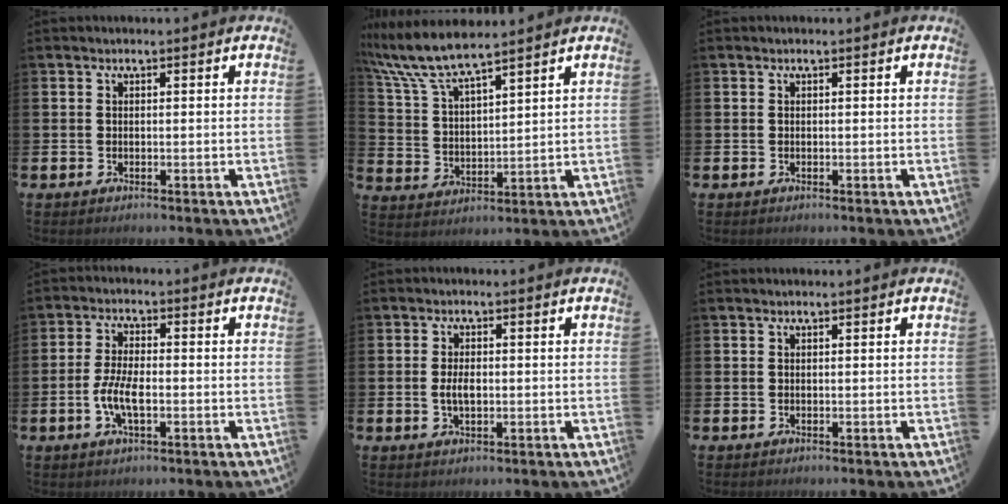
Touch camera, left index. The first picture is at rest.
{"total": 8.0, "force": [7.3, 1.1, 3.1], "torque": [-0.093, -0.028, 0.132]}
{"total": 0.0}
{"total": 4.9, "force": [-1.3, 1.9, 4.3], "torque": [-0.085, 0.000, -0.027]}
{"total": 2.9, "force": [-0.2, 1.5, 2.5], "torque": [-0.038, 0.001, -0.007]}
{"total": 0.0}